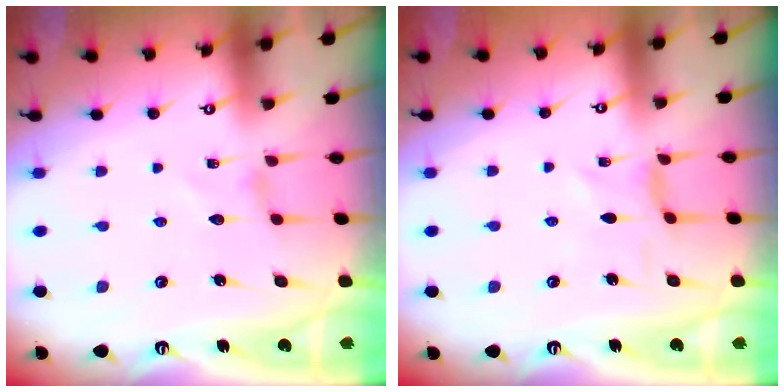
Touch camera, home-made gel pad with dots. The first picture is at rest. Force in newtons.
{"total": 0.0}